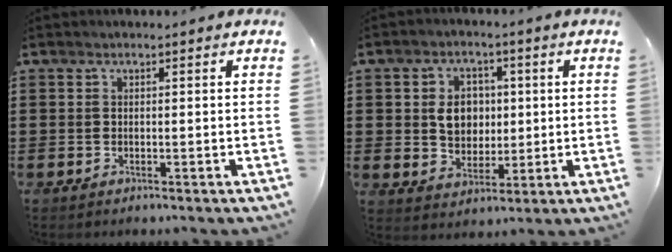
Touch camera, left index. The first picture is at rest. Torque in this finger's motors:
{"motor_torque": [1.17, 0.97, 0.27, 0.07]}